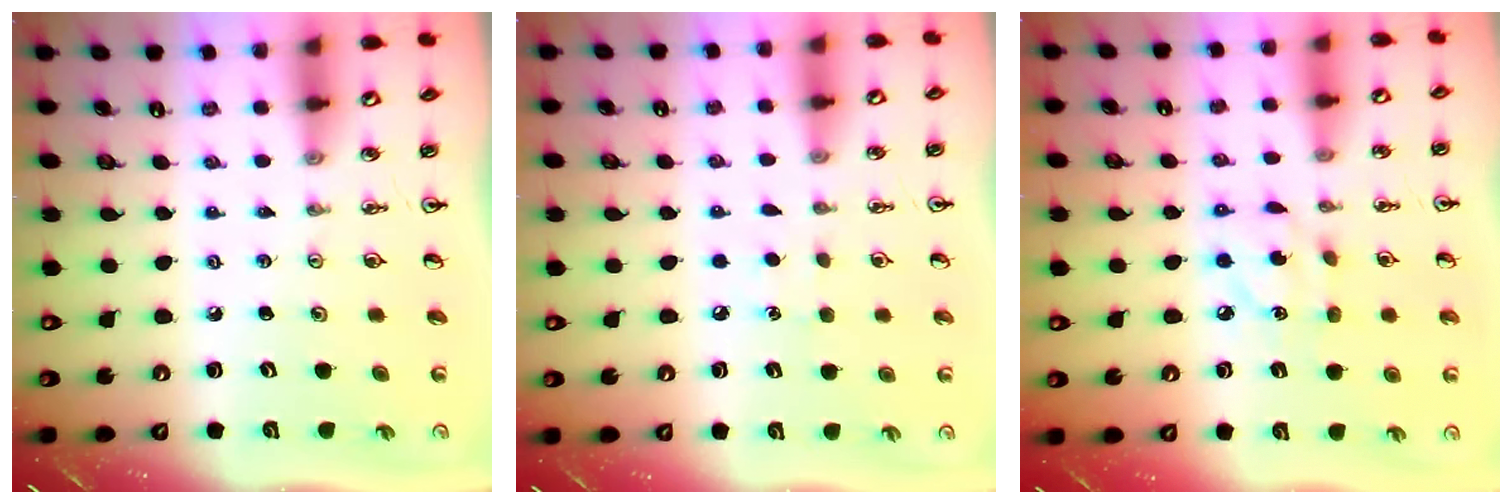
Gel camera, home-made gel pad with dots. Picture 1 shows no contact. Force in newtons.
{"total": 5.8, "press": 5.8, "slide": 0.7}
{"total": 6.6, "press": 6.6, "slide": 0.0}